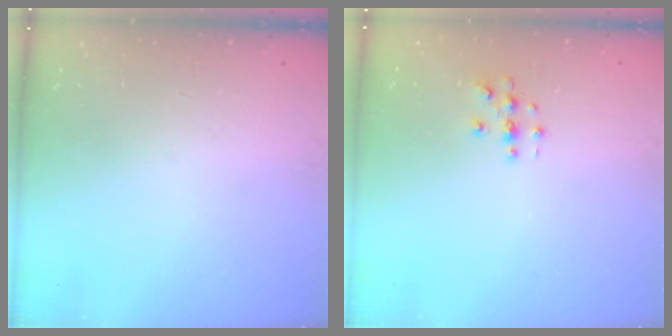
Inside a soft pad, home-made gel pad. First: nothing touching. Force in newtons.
{"total": 2.9, "press": 2.9, "slide": 0.3}